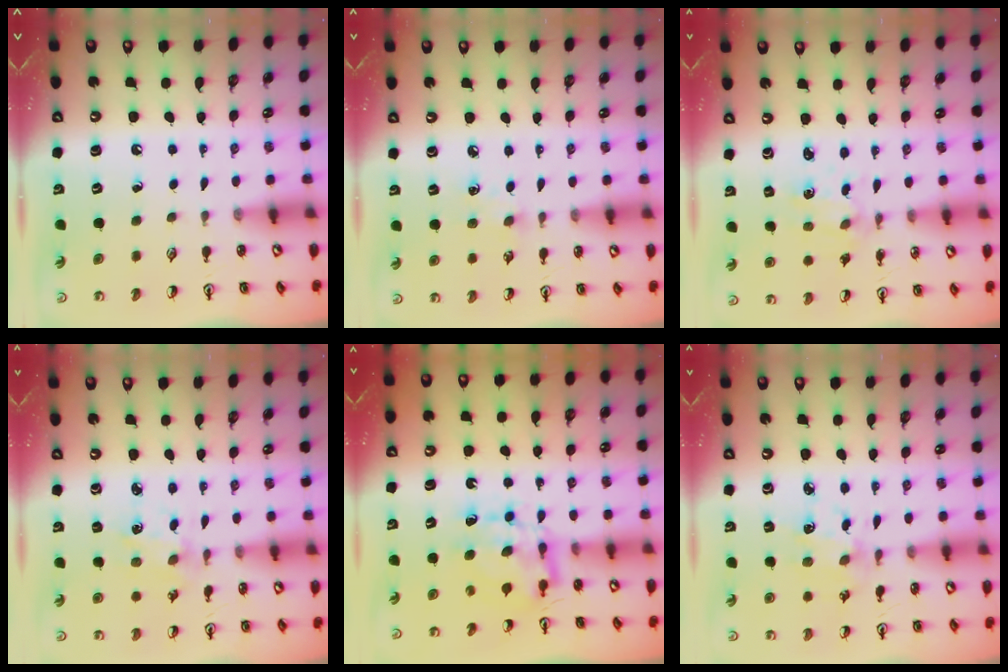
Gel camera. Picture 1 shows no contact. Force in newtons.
{"total": 5.9, "press": 5.8, "slide": 0.6}
{"total": 1.6, "press": 1.6, "slide": 0.3}
{"total": 1.9, "press": 1.9, "slide": 0.3}
{"total": 6.7, "press": 6.7, "slide": 0.2}
{"total": 2.9, "press": 2.9, "slide": 0.2}